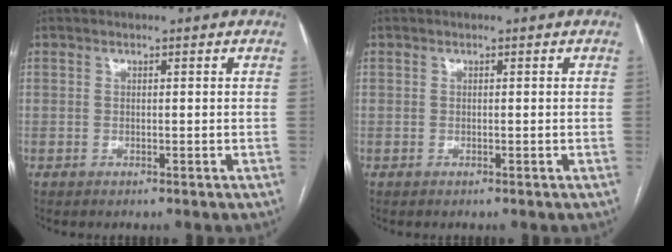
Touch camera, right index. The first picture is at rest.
{"total": 0.0}